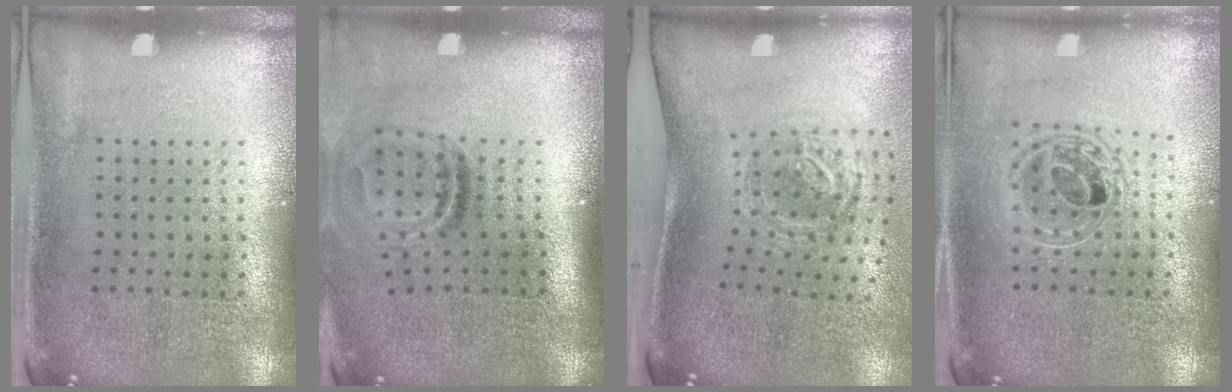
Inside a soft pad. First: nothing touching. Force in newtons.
{"total": 1.8, "press": 1.0, "slide": 1.5}
{"total": 1.9, "press": 1.2, "slide": 1.5}
{"total": 1.7, "press": 1.4, "slide": 0.9}